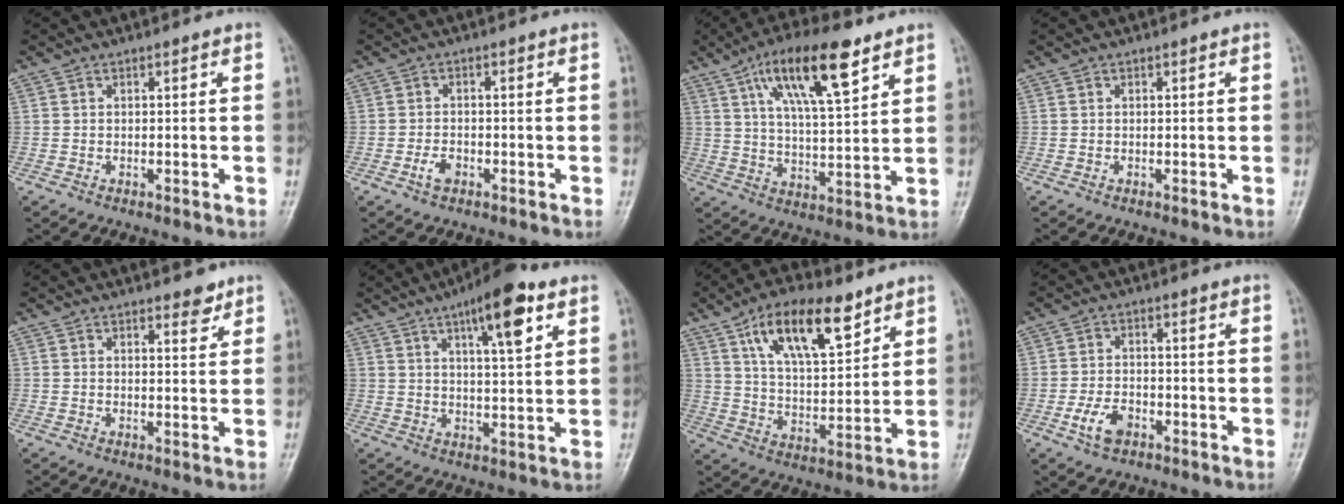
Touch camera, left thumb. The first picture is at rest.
{"total": 2.7, "force": [-1.4, 1.7, 1.7], "torque": [-0.030, 0.008, -0.025]}
{"total": 15.8, "force": [8.3, 4.8, 12.5], "torque": [-0.197, -0.024, 0.145]}
{"total": 0.0}
{"total": 2.9, "force": [2.2, 1.2, 1.5], "torque": [-0.006, -0.015, 0.031]}
{"total": 11.6, "force": [5.9, 3.0, 9.5], "torque": [-0.130, -0.019, 0.087]}
{"total": 15.6, "force": [8.9, 6.4, 11.2], "torque": [-0.160, -0.036, 0.158]}
{"total": 5.2, "force": [-2.4, 3.2, 3.3], "torque": [-0.060, 0.012, -0.046]}